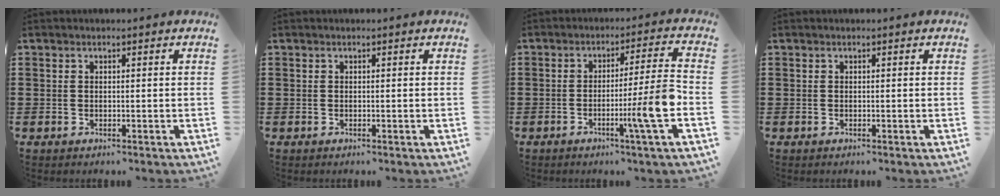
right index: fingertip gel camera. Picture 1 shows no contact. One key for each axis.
{"total": 0.0}
{"total": 9.8, "fx": -2.8, "fy": -0.4, "fz": 9.4, "tx": -0.141, "ty": -0.013, "tz": -0.055}
{"total": 0.0}